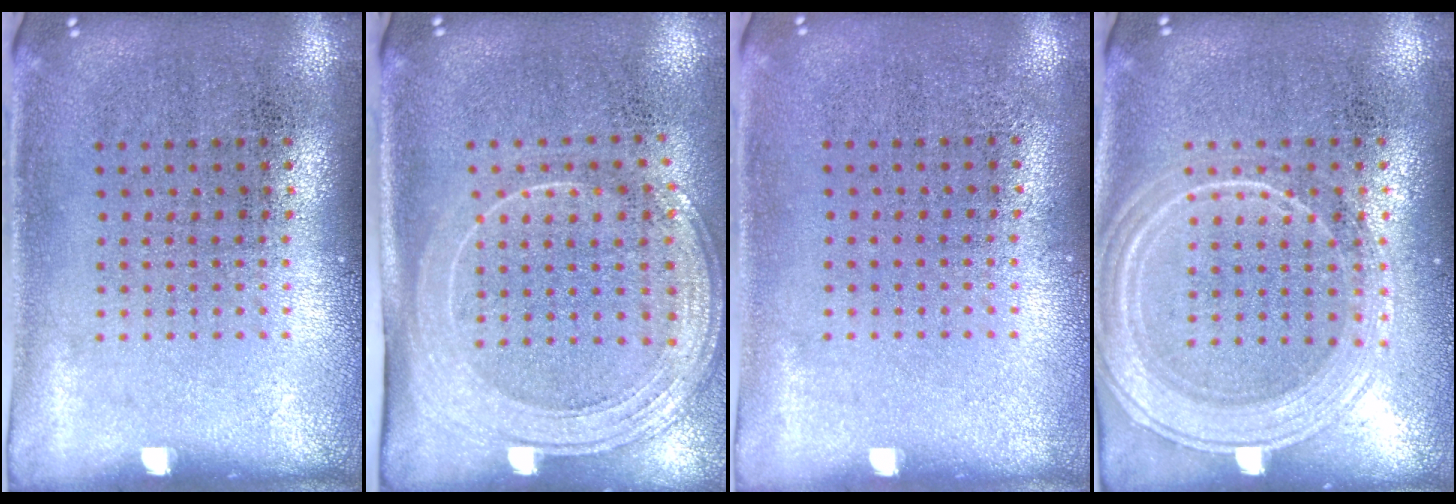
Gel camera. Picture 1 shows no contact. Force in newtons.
{"total": 2.0, "press": 1.8, "slide": 1.0}
{"total": 0.0}
{"total": 1.9, "press": 1.8, "slide": 0.3}